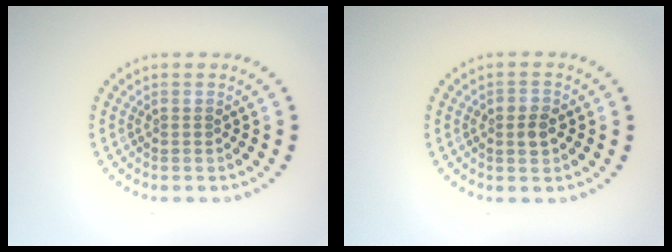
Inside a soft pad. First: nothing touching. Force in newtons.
{"total": 1.9, "press": 1.9, "slide": 0.0}